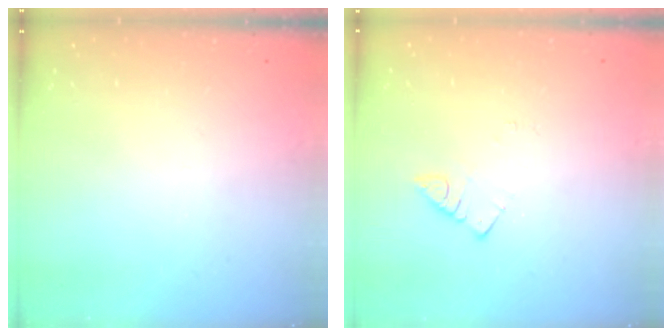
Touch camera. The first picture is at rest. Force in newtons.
{"total": 2.5, "press": 2.5, "slide": 0.3}